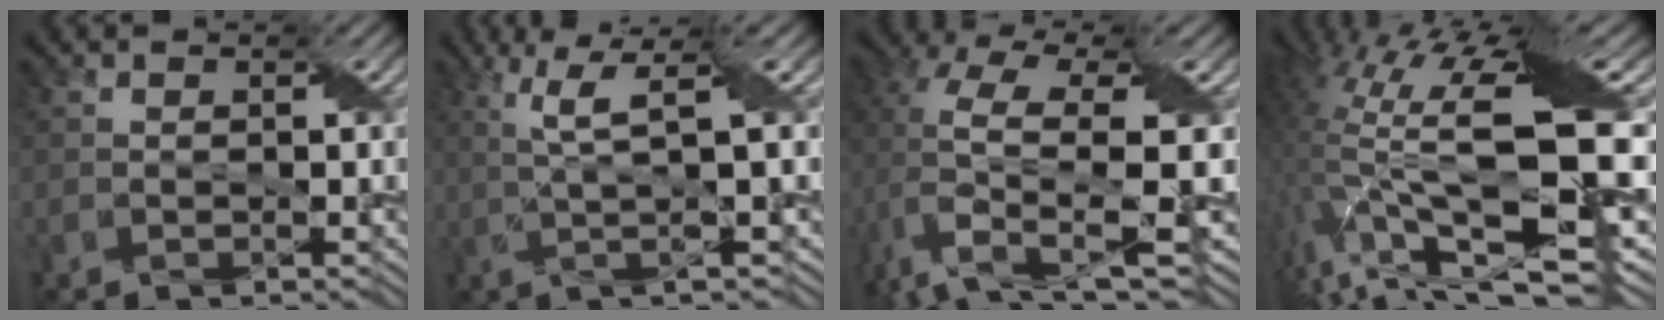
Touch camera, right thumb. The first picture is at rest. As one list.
[{"total": 7.7, "force": [1.1, 0.9, 7.6], "torque": [-0.141, 0.011, 0.023]}, {"total": 12.8, "force": [2.6, 4.2, 11.8], "torque": [-0.264, -0.003, 0.057]}, {"total": 18.2, "force": [0.4, 7.3, 16.6], "torque": [-0.351, -0.035, 0.021]}]